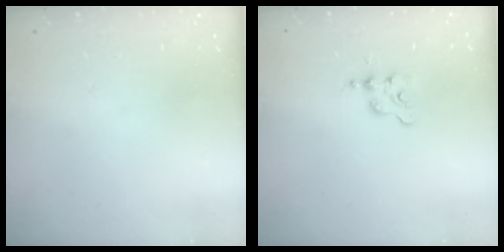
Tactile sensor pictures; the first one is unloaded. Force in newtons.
{"total": 1.9, "press": 1.9, "slide": 0.2}